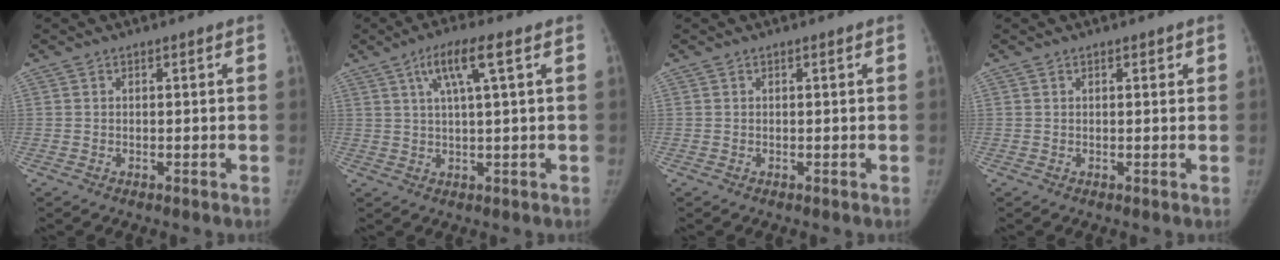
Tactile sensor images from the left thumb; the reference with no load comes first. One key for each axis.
{"total": 7.0, "fx": 2.9, "fy": 0.5, "fz": 6.4, "tx": -0.132, "ty": 0.003, "tz": 0.054}
{"total": 0.0}
{"total": 1.0, "fx": 0.6, "fy": 0.4, "fz": 0.7, "tx": -0.004, "ty": 0.000, "tz": 0.006}